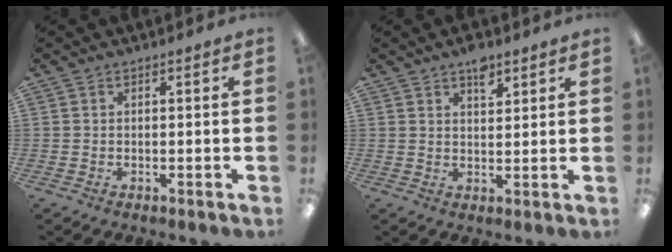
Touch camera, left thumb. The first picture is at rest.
{"total": 4.9, "force": [3.3, 2.3, 2.7], "torque": [-0.029, -0.016, 0.054]}